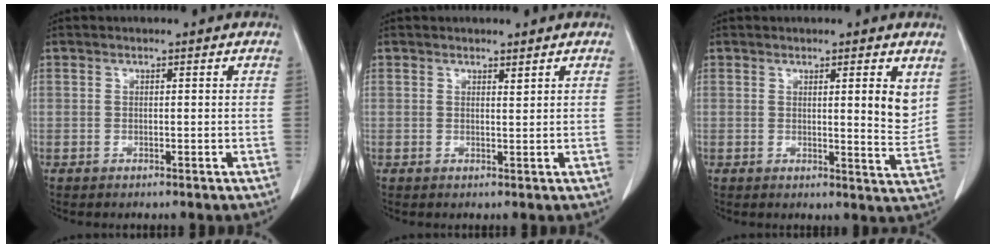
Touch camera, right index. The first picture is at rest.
{"total": 0.7, "force": [0.6, -0.1, 0.3], "torque": [-0.011, -0.007, 0.010]}
{"total": 4.7, "force": [1.9, 0.5, 4.3], "torque": [-0.057, -0.016, 0.024]}